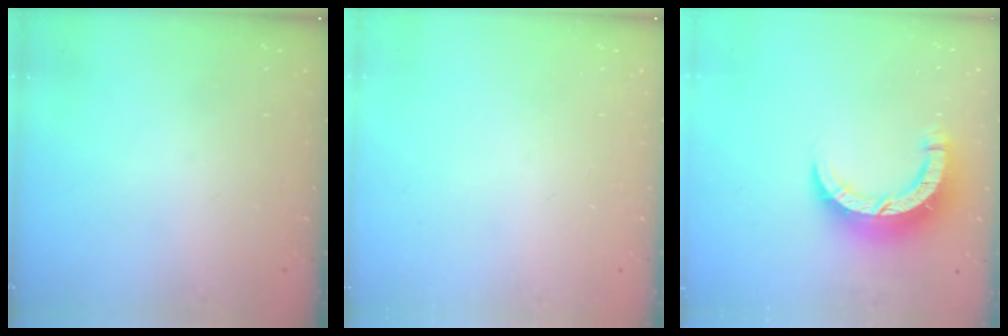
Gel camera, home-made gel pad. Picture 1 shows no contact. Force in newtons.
{"total": 0.0}
{"total": 10.6, "press": 10.5, "slide": 1.1}